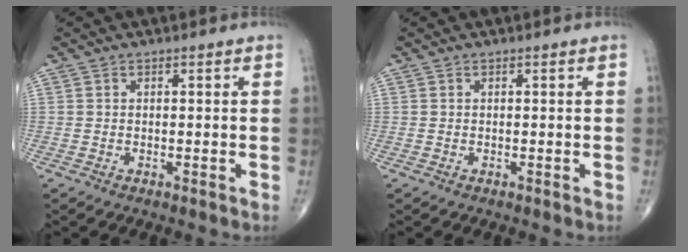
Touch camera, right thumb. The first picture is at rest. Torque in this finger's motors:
{"motor_torque": [-0.12, 0.15, -0.04, -0.04, 0.01]}